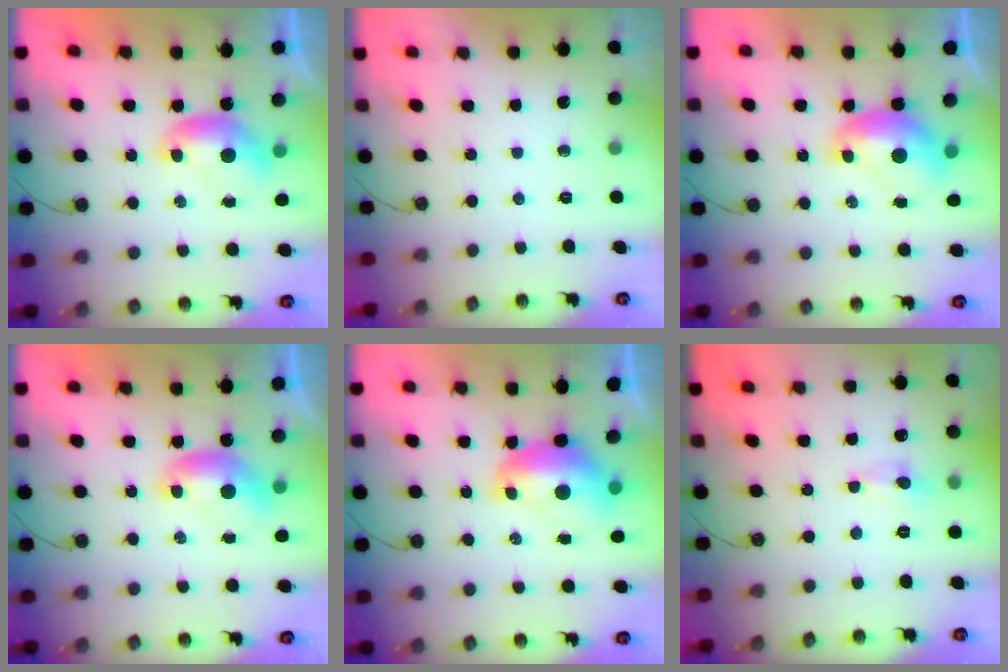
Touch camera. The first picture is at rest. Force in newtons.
{"total": 0.0}
{"total": 2.1, "press": 2.1, "slide": 0.3}
{"total": 0.0}
{"total": 2.8, "press": 2.7, "slide": 0.7}
{"total": 0.0}